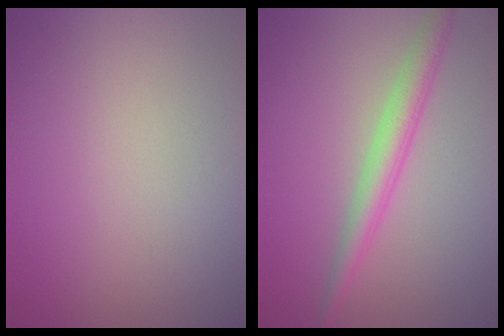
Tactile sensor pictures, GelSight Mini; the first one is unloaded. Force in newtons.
{"total": 2.8, "press": 2.8, "slide": 0.1}